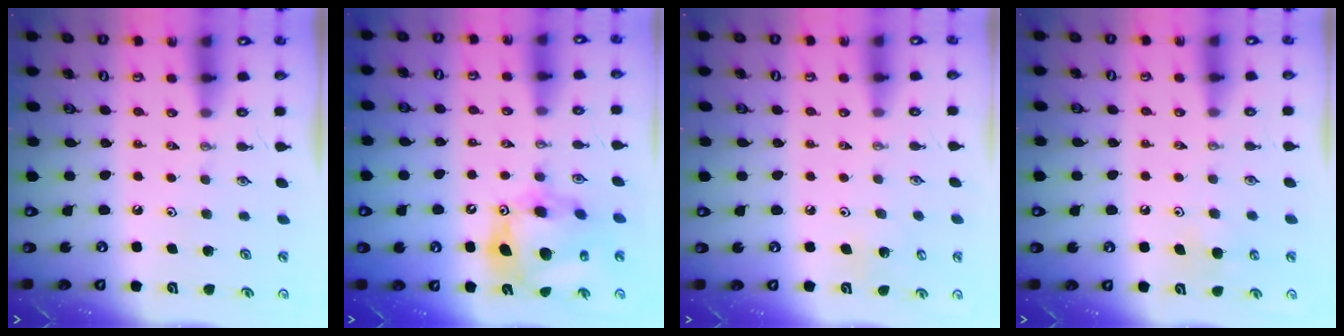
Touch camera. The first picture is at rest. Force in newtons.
{"total": 15.7, "press": 15.6, "slide": 1.6}
{"total": 5.0, "press": 4.9, "slide": 0.4}
{"total": 5.7, "press": 5.7, "slide": 0.6}